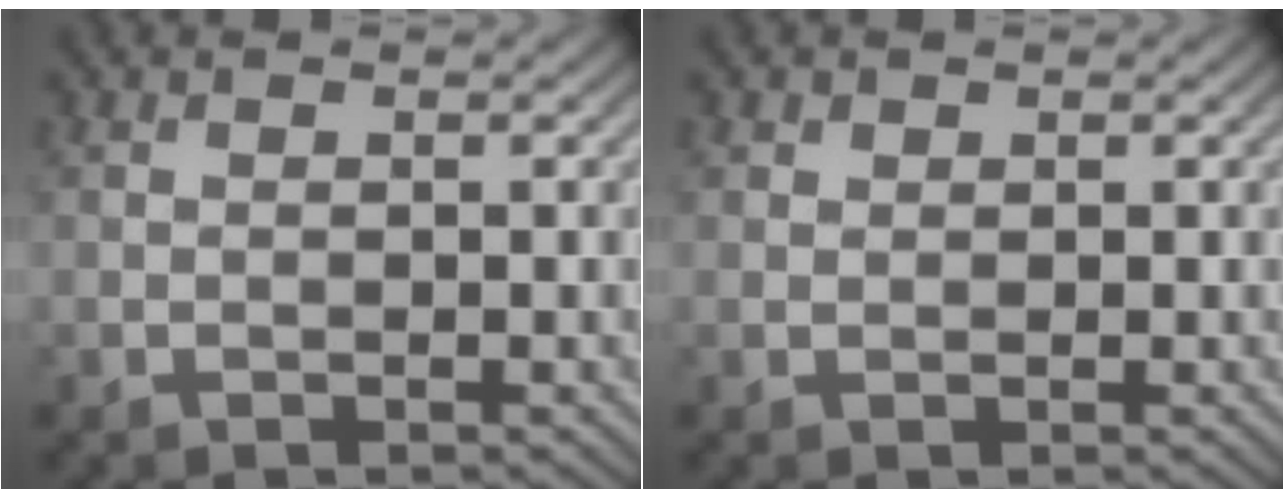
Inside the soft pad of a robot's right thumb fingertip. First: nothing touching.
{"total": 0.7, "force": [0.5, 0.4, 0.1], "torque": [0.001, -0.001, 0.009]}